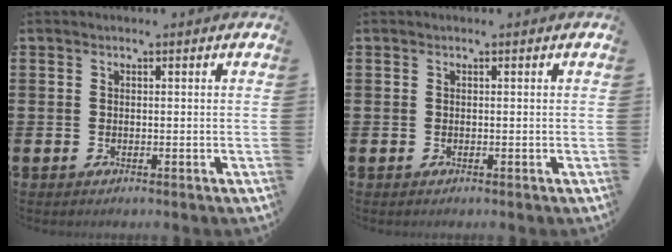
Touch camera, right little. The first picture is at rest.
{"total": 0.0}